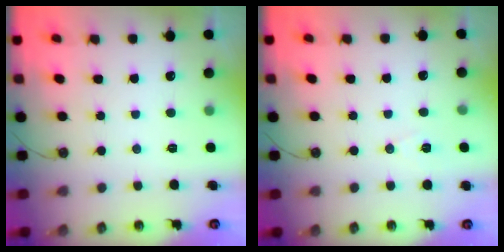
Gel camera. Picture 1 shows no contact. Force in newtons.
{"total": 6.1, "press": 4.1, "slide": 4.5}